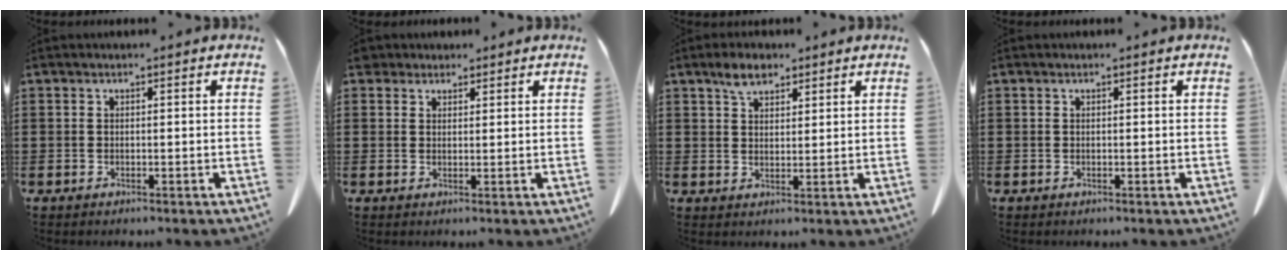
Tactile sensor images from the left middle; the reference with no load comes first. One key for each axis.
{"total": 2.7, "fx": 2.2, "fy": 1.3, "fz": 0.7, "tx": -0.013, "ty": 0.004, "tz": 0.043}
{"total": 4.2, "fx": 3.1, "fy": 2.1, "fz": 2.0, "tx": -0.040, "ty": 0.004, "tz": 0.056}
{"total": 0.0}